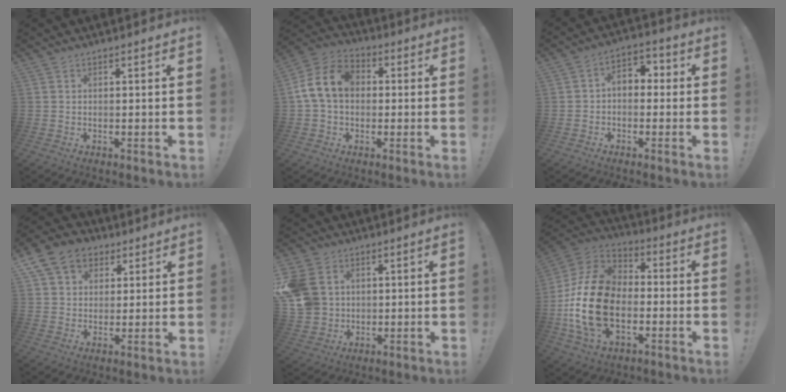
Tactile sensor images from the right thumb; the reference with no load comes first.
{"total": 12.9, "force": [1.5, 9.4, 8.7], "torque": [-0.167, 0.021, 0.032]}
{"total": 5.7, "force": [0.0, 4.3, 3.8], "torque": [-0.063, 0.015, 0.003]}
{"total": 12.3, "force": [5.5, 9.7, 5.3], "torque": [-0.076, -0.023, 0.110]}
{"total": 13.1, "force": [2.9, 11.0, 6.5], "torque": [-0.135, -0.005, 0.064]}
{"total": 23.0, "force": [-4.2, 15.0, 16.9], "torque": [-0.331, 0.036, -0.061]}